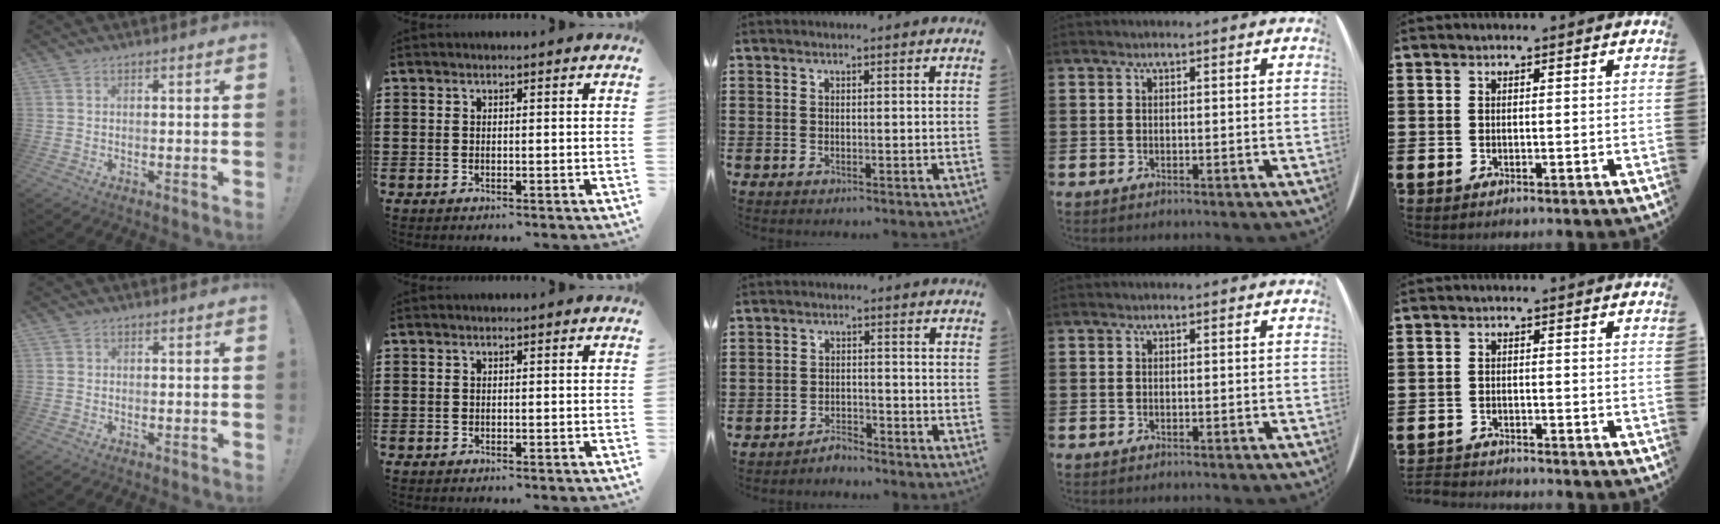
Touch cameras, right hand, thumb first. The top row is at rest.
{"thumb": {"total": 0.6, "force": [0.2, 0.5, 0.0], "torque": [0.008, -0.001, 0.002]}, "middle": {"total": 3.1, "force": [-3.1, 0.6, -0.1], "torque": [-0.006, 0.004, -0.066]}, "little": {"total": 2.1, "force": [-2.1, 0.0, -0.3], "torque": [-0.002, 0.001, -0.047]}}